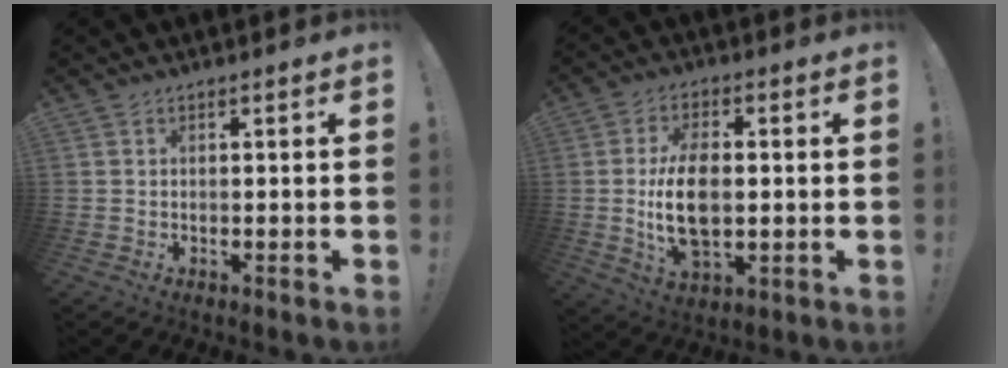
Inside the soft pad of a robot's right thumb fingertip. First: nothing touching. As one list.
[{"total": 13.3, "force": [-0.4, 7.7, 10.8], "torque": [-0.205, -0.008, -0.010]}]